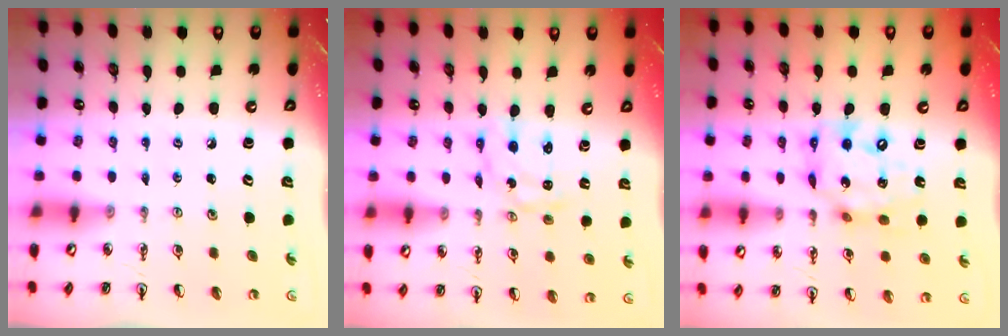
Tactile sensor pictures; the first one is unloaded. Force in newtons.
{"total": 2.7, "press": 2.7, "slide": 0.3}
{"total": 14.3, "press": 14.2, "slide": 1.0}